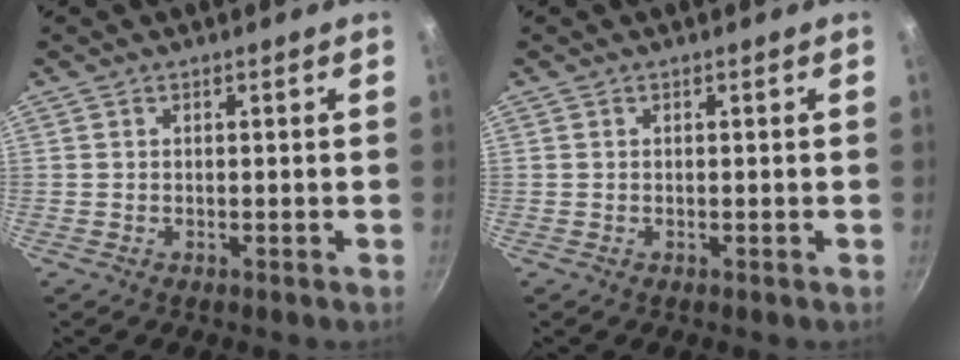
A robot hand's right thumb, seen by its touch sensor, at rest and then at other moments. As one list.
[{"total": 0.0}]